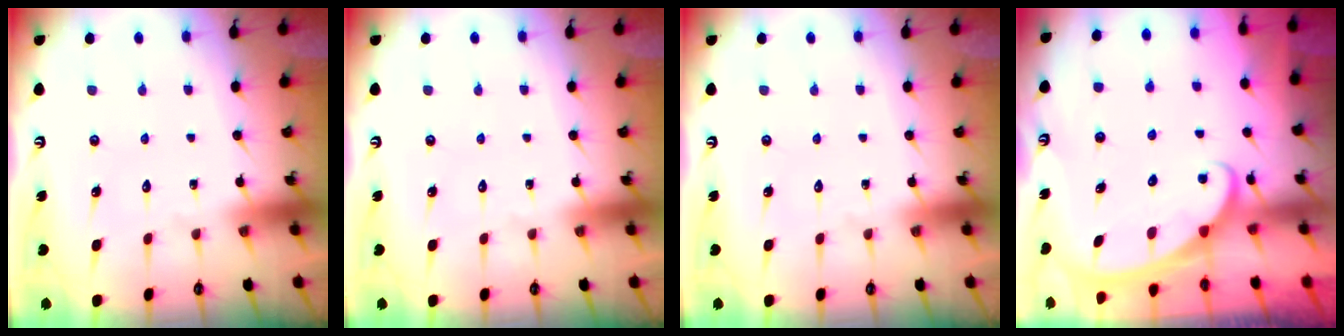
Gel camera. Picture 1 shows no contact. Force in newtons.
{"total": 0.0}
{"total": 0.0}
{"total": 2.3, "press": 2.3, "slide": 0.3}